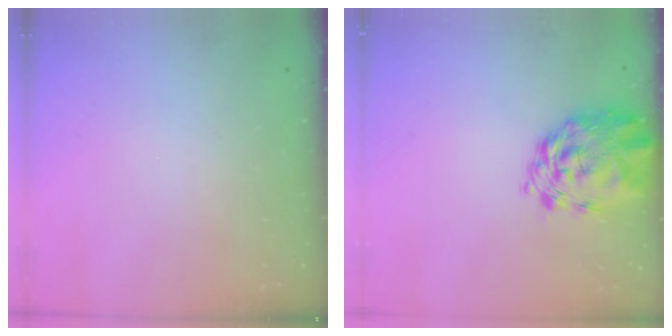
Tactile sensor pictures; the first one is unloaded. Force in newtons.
{"total": 3.1, "press": 2.8, "slide": 1.5}